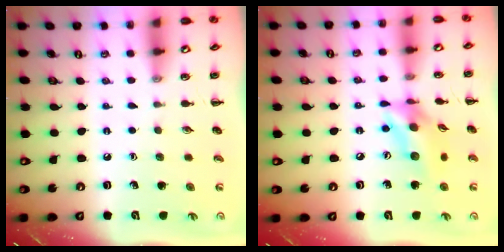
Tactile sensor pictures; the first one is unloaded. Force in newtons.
{"total": 13.2, "press": 12.9, "slide": 2.9}